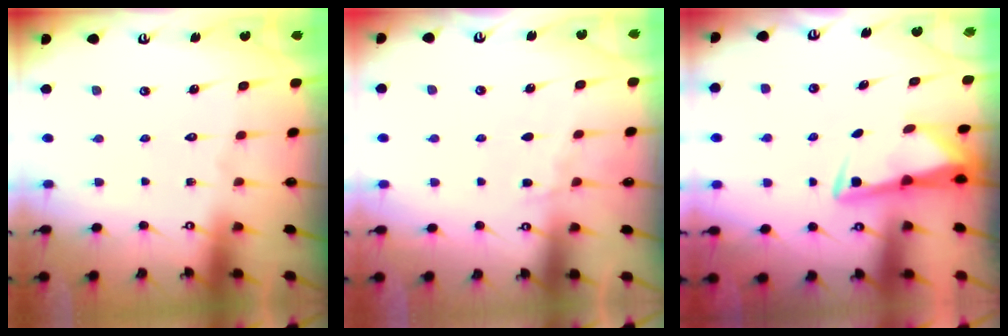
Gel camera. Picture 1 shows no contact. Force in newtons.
{"total": 5.2, "press": 5.2, "slide": 0.6}
{"total": 3.0, "press": 2.9, "slide": 0.4}